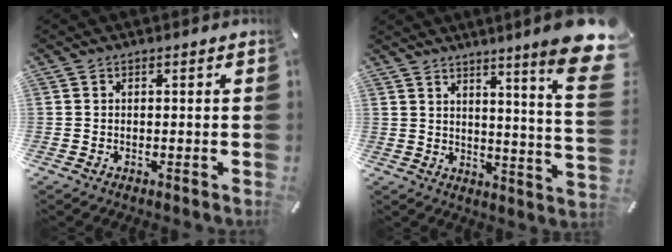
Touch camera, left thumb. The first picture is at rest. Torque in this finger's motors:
{"motor_torque": [4.73, 0.28, 2.62, -0.15, 0.58]}